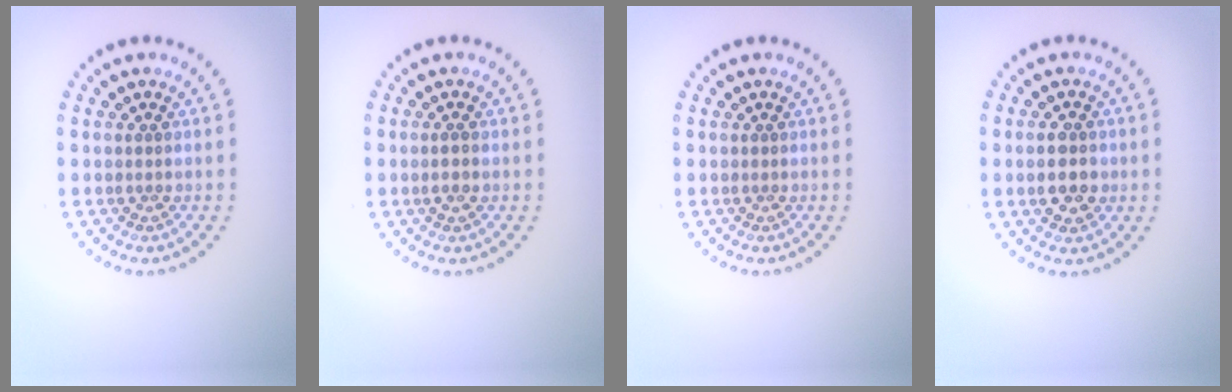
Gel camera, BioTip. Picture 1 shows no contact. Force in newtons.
{"total": 1.1, "press": 1.0, "slide": 0.5}
{"total": 0.0}
{"total": 2.9, "press": 2.9, "slide": 0.1}